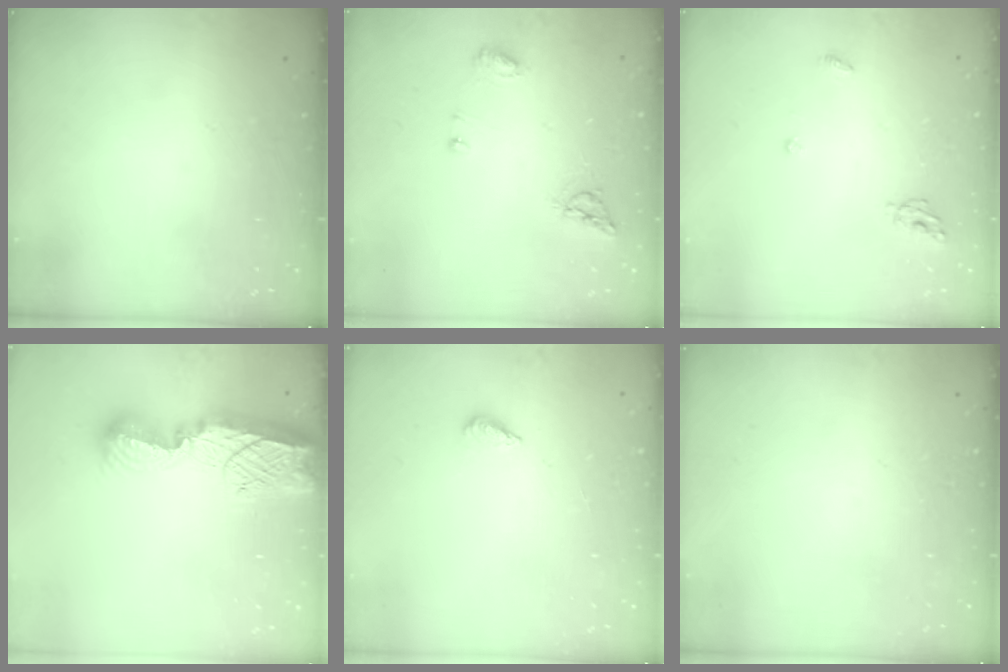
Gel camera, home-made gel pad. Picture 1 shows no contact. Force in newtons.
{"total": 6.6, "press": 6.5, "slide": 0.6}
{"total": 4.9, "press": 4.9, "slide": 0.4}
{"total": 14.7, "press": 14.7, "slide": 1.1}
{"total": 2.3, "press": 2.2, "slide": 0.8}
{"total": 0.0}